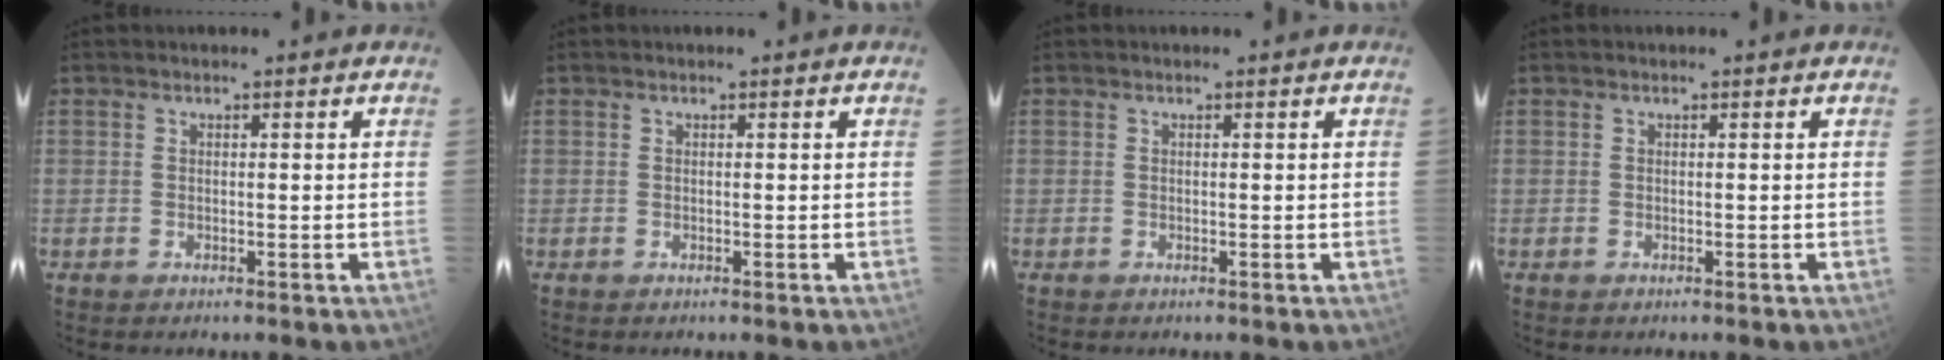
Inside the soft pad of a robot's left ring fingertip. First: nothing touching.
{"total": 0.0}
{"total": 0.0}
{"total": 0.0}